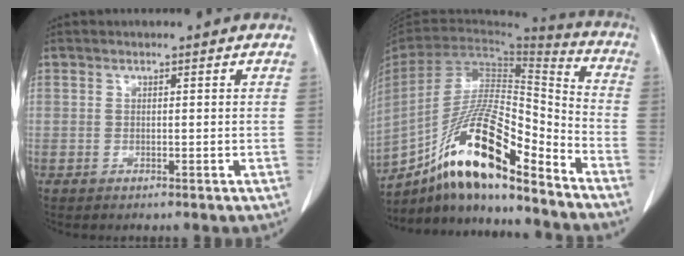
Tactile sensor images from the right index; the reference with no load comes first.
{"total": 19.8, "force": [-13.5, 3.0, 14.2], "torque": [-0.272, -0.004, -0.241]}